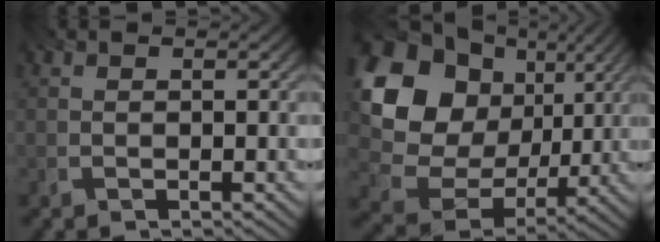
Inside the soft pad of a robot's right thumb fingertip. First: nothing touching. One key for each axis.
{"total": 17.8, "fx": 4.0, "fy": 14.0, "fz": 10.3, "tx": -0.233, "ty": 0.006, "tz": 0.083}